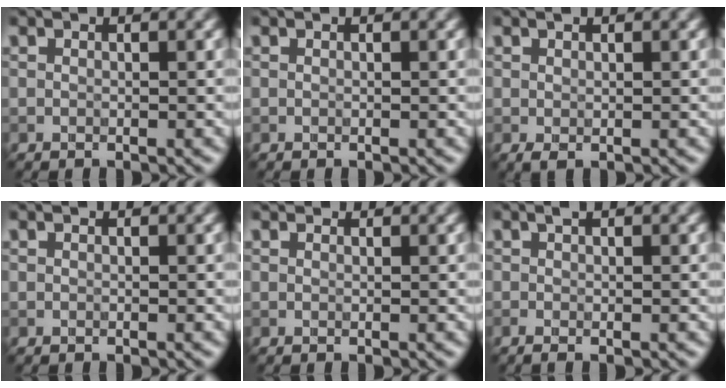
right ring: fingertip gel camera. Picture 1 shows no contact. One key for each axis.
{"total": 0.0}
{"total": 0.9, "fx": 0.1, "fy": 0.4, "fz": 0.8, "tx": -0.016, "ty": 0.000, "tz": 0.002}
{"total": 0.0}
{"total": 0.6, "fx": 0.5, "fy": 0.2, "fz": 0.2, "tx": -0.005, "ty": -0.002, "tz": 0.002}
{"total": 1.0, "fx": 0.1, "fy": 0.1, "fz": 1.0, "tx": -0.019, "ty": -0.002, "tz": 0.003}